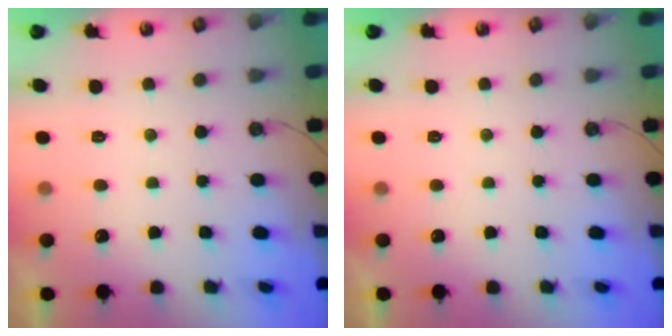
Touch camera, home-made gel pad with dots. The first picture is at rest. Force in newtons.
{"total": 0.0}